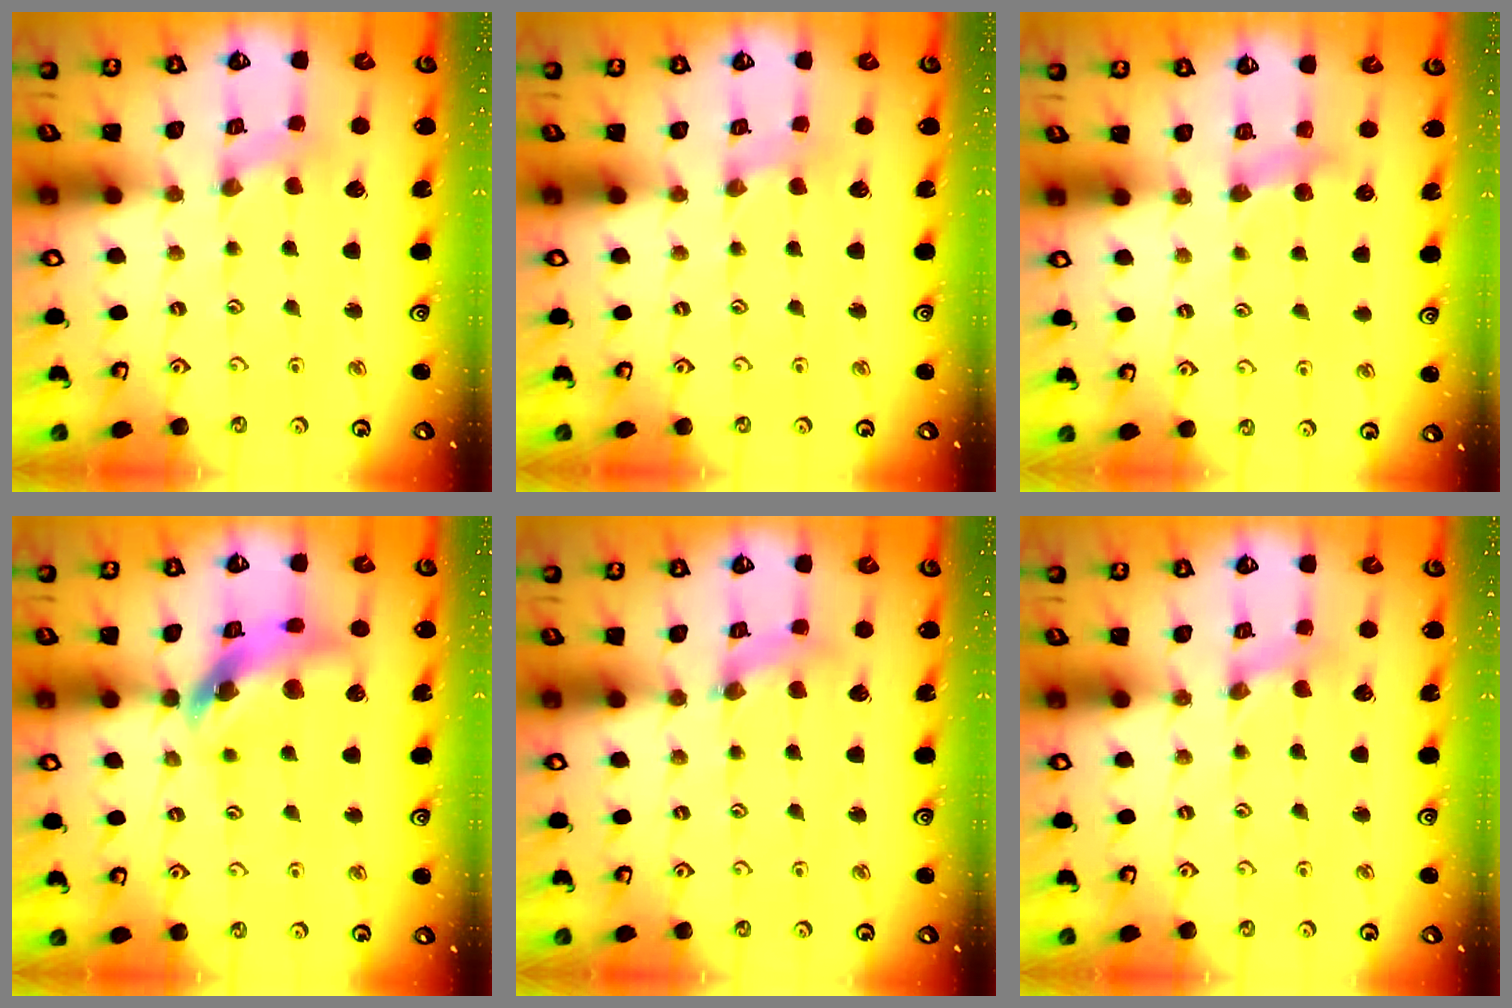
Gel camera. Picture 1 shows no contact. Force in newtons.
{"total": 0.8, "press": 0.8, "slide": 0.2}
{"total": 4.7, "press": 4.6, "slide": 0.7}
{"total": 13.2, "press": 13.0, "slide": 1.8}
{"total": 1.6, "press": 1.6, "slide": 0.4}
{"total": 0.0}